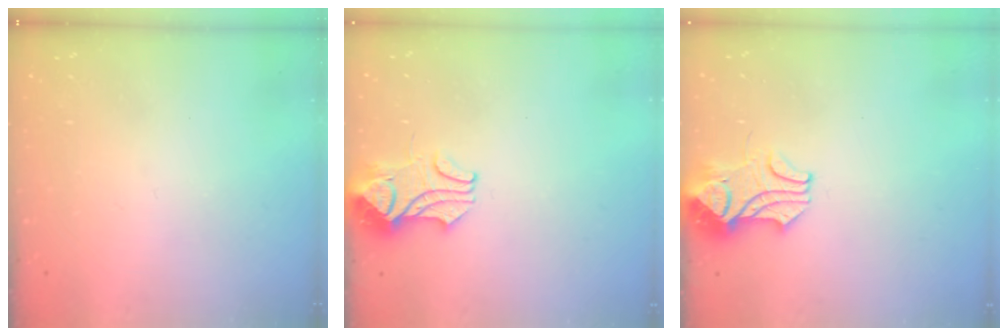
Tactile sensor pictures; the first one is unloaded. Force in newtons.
{"total": 2.4, "press": 2.3, "slide": 0.8}
{"total": 2.4, "press": 2.2, "slide": 1.0}